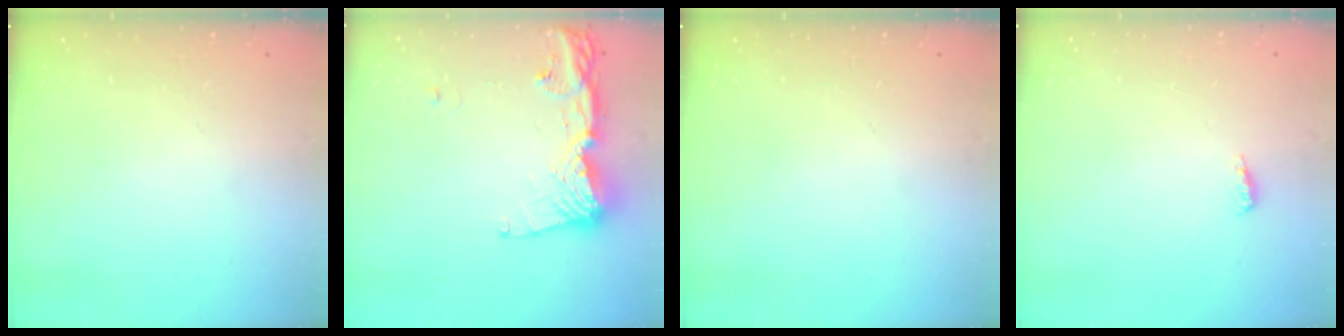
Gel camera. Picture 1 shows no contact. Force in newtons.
{"total": 14.5, "press": 14.4, "slide": 1.7}
{"total": 0.0}
{"total": 3.4, "press": 3.0, "slide": 1.7}